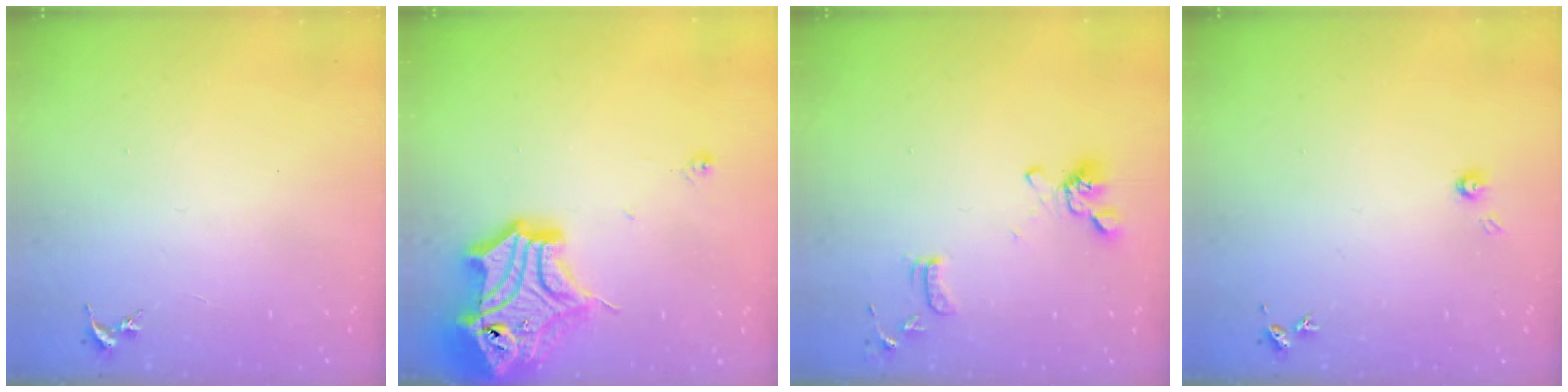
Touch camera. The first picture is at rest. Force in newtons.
{"total": 21.0, "press": 20.9, "slide": 2.4}
{"total": 12.0, "press": 11.9, "slide": 1.8}
{"total": 3.5, "press": 3.5, "slide": 0.3}